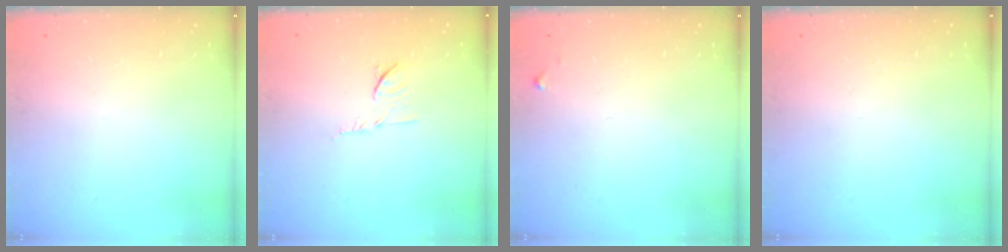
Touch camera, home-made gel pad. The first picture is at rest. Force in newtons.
{"total": 6.6, "press": 6.5, "slide": 0.9}
{"total": 3.9, "press": 3.9, "slide": 0.6}
{"total": 0.0}